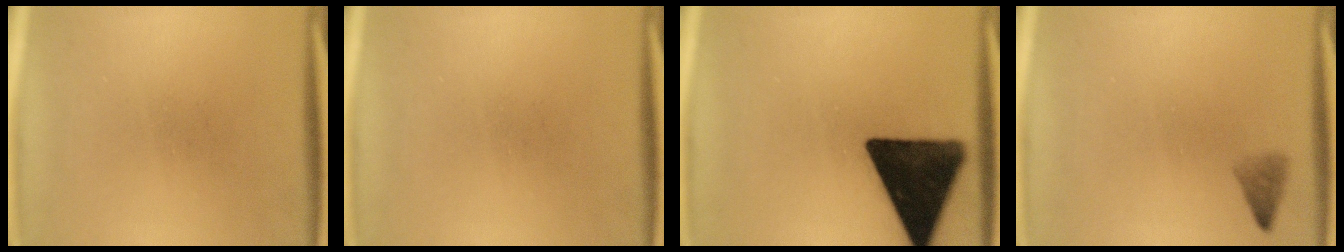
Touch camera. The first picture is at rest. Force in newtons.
{"total": 0.0}
{"total": 17.1}
{"total": 1.6}